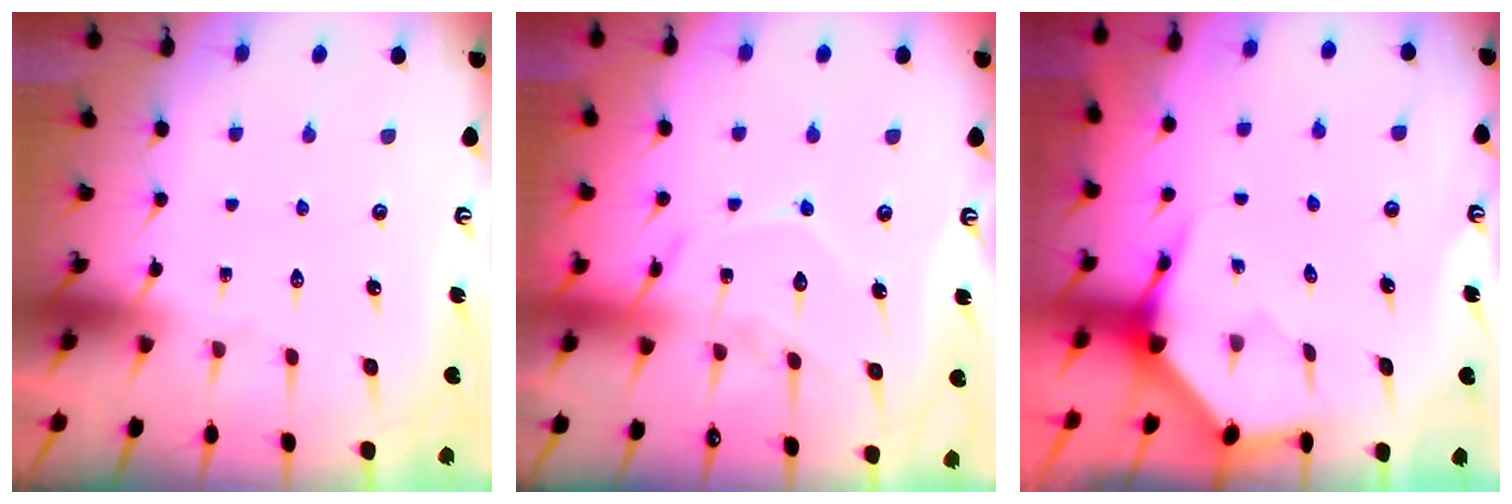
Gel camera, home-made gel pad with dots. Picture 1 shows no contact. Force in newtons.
{"total": 10.3, "press": 10.3, "slide": 0.3}
{"total": 4.0, "press": 3.9, "slide": 0.4}